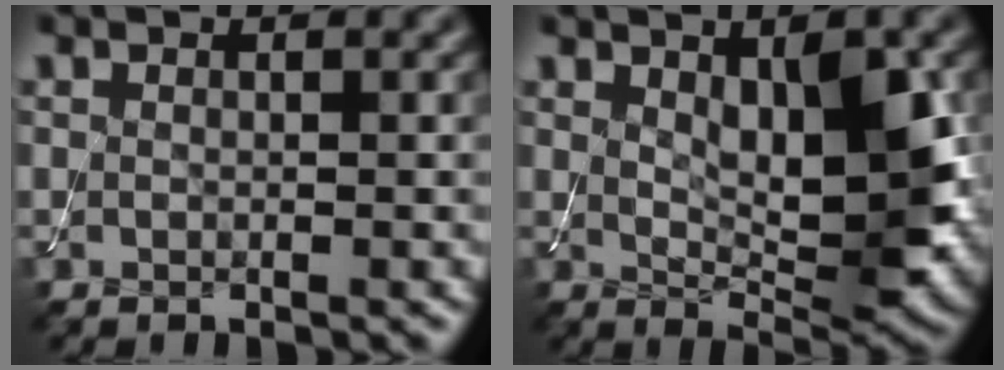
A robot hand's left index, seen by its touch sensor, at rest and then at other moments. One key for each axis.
{"total": 7.5, "fx": 1.0, "fy": 3.0, "fz": 6.8, "tx": -0.106, "ty": -0.006, "tz": 0.024}